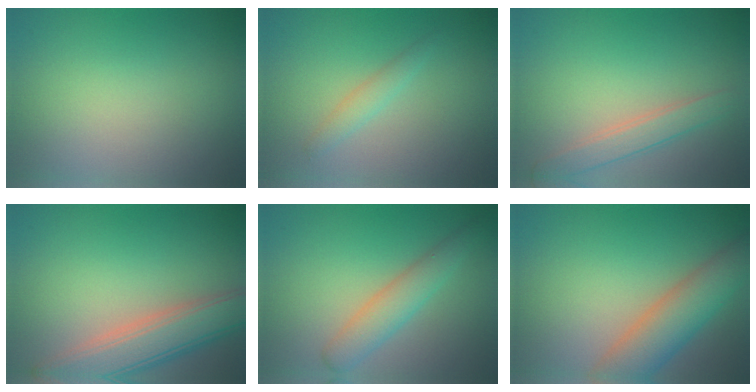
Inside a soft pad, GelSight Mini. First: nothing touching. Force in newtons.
{"total": 1.5, "press": 1.5, "slide": 0.1}
{"total": 2.4, "press": 2.4, "slide": 0.1}
{"total": 6.1, "press": 6.1, "slide": 0.3}
{"total": 3.2, "press": 3.2, "slide": 0.3}
{"total": 6.0, "press": 5.9, "slide": 0.4}